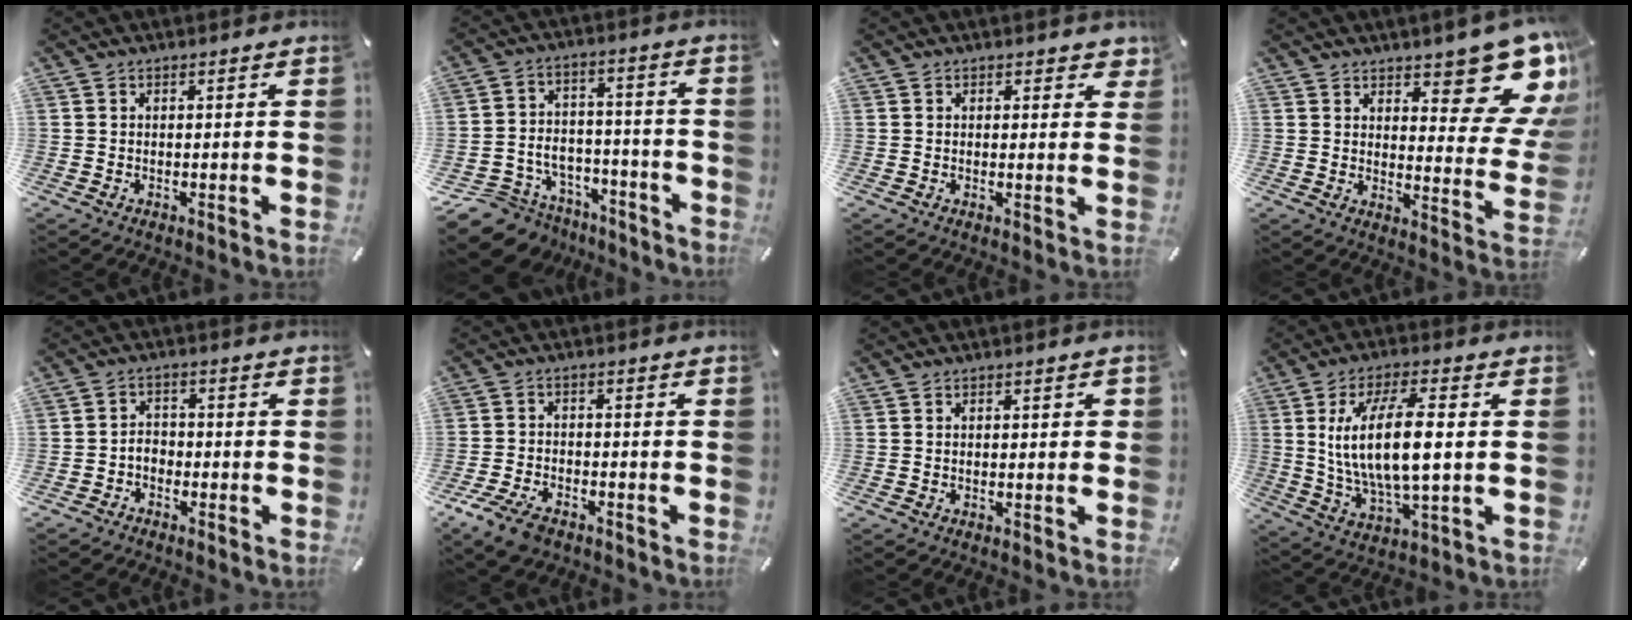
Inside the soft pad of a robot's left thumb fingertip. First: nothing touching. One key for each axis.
{"total": 10.3, "fx": -6.7, "fy": 7.5, "fz": 2.2, "tx": -0.045, "ty": 0.037, "tz": -0.115}
{"total": 1.9, "fx": 1.2, "fy": 1.2, "fz": 0.7, "tx": 0.007, "ty": -0.003, "tz": 0.015}
{"total": 16.0, "fx": 11.2, "fy": 6.3, "fz": 9.5, "tx": -0.093, "ty": -0.106, "tz": 0.186}
{"total": 3.6, "fx": -2.0, "fy": 2.8, "fz": 1.1, "tx": -0.019, "ty": 0.013, "tz": -0.040}
{"total": 7.1, "fx": -4.8, "fy": 3.7, "fz": 3.6, "tx": -0.090, "ty": 0.015, "tz": -0.094}
{"total": 1.5, "fx": -0.1, "fy": 0.8, "fz": 1.3, "tx": -0.016, "ty": 0.000, "tz": -0.006}
{"total": 15.7, "fx": 2.1, "fy": 6.3, "fz": 14.3, "tx": -0.287, "ty": -0.002, "tz": 0.030}